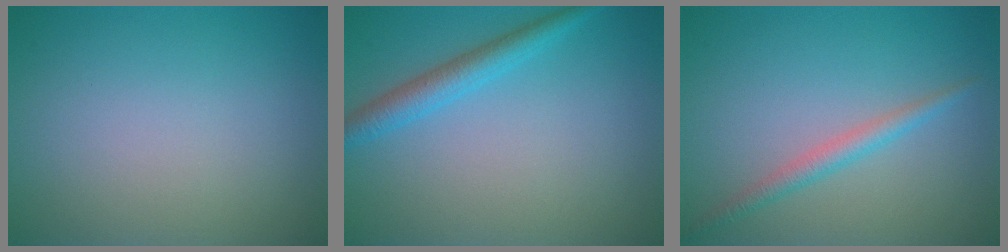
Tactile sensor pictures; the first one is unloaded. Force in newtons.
{"total": 2.8, "press": 2.7, "slide": 0.2}
{"total": 1.9, "press": 1.9, "slide": 0.1}